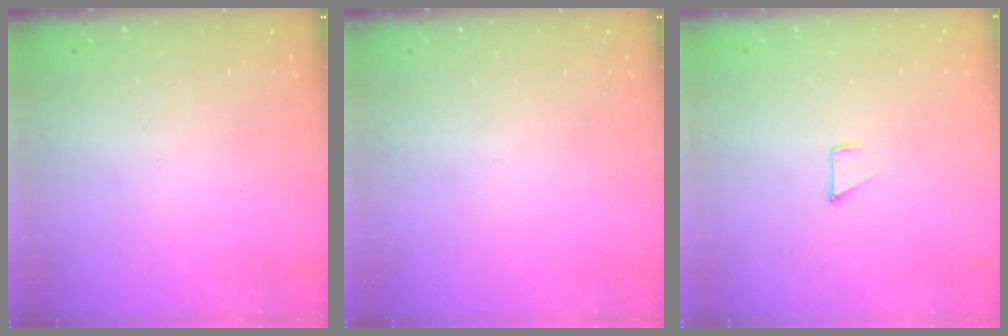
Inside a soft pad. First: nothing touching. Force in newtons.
{"total": 0.0}
{"total": 4.5, "press": 4.5, "slide": 0.3}